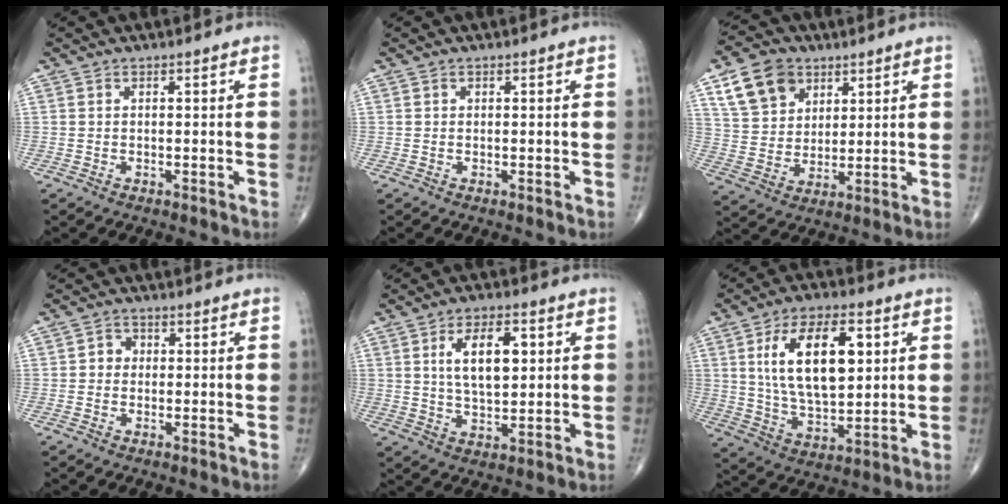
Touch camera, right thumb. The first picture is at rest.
{"total": 0.0}
{"total": 11.8, "force": [6.0, 8.5, 5.5], "torque": [-0.076, -0.016, 0.116]}
{"total": 2.5, "force": [0.1, 2.3, 1.0], "torque": [0.002, 0.007, -0.004]}
{"total": 10.3, "force": [2.7, 5.2, 8.5], "torque": [-0.128, -0.007, 0.049]}
{"total": 17.6, "force": [4.4, 8.9, 14.5], "torque": [-0.233, -0.010, 0.085]}